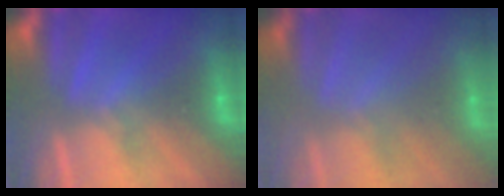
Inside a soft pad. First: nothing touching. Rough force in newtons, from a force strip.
{"total": 1.7}